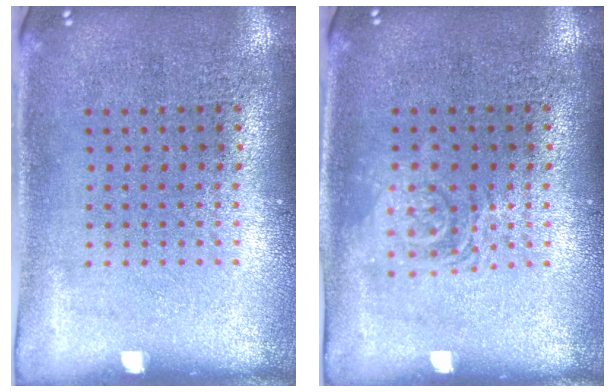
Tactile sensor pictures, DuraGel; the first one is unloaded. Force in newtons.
{"total": 1.2, "press": 1.2, "slide": 0.2}